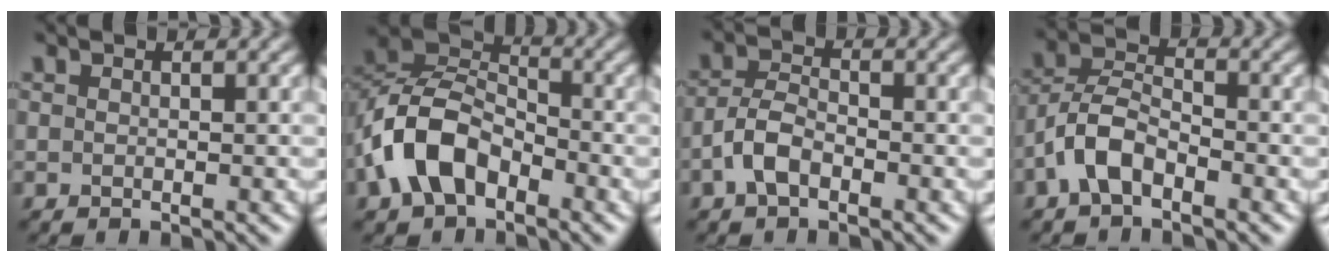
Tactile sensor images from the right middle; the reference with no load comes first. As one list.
[{"total": 7.4, "force": [-3.3, 4.6, 4.7], "torque": [-0.095, 0.012, -0.073]}, {"total": 3.0, "force": [-1.5, 1.5, 2.1], "torque": [-0.043, 0.009, -0.038]}, {"total": 4.1, "force": [-2.3, 2.0, 2.7], "torque": [-0.050, 0.013, -0.055]}]